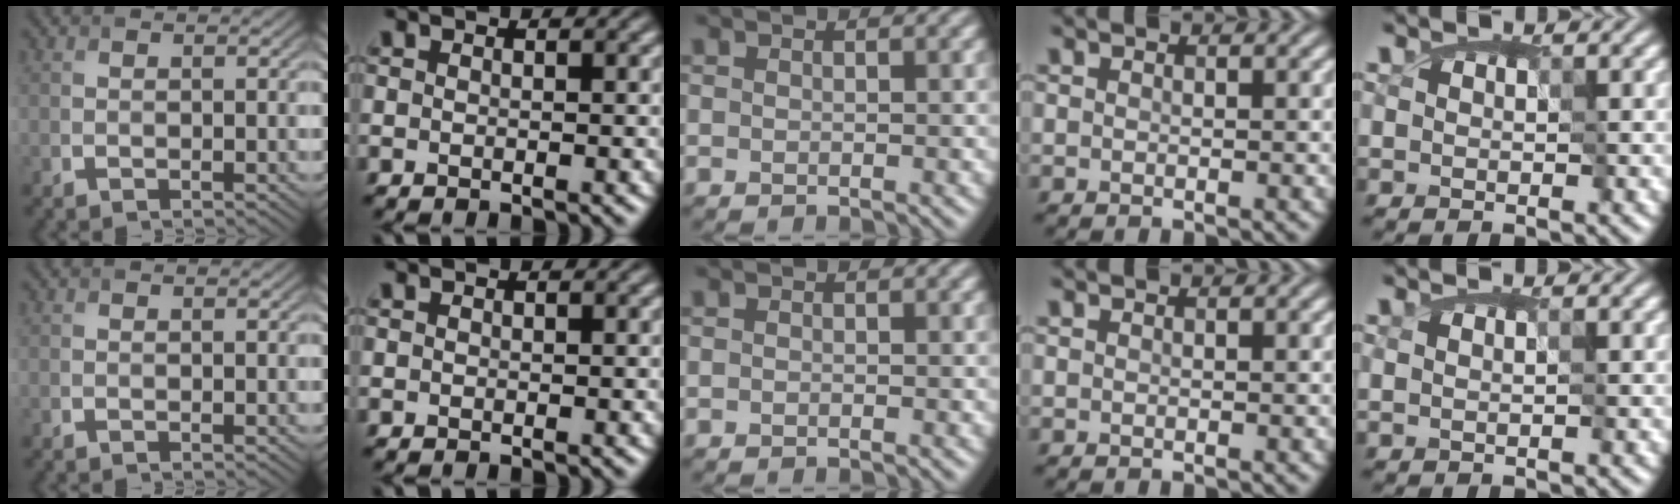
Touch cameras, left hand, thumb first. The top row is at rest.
{}